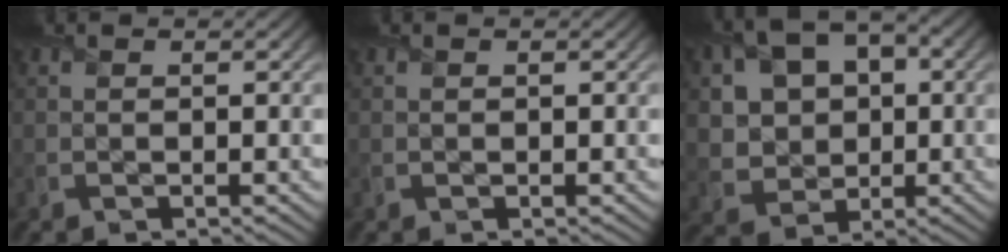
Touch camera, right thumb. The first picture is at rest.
{"total": 0.0}
{"total": 9.3, "force": [1.8, 7.5, 5.2], "torque": [-0.122, 0.014, 0.023]}